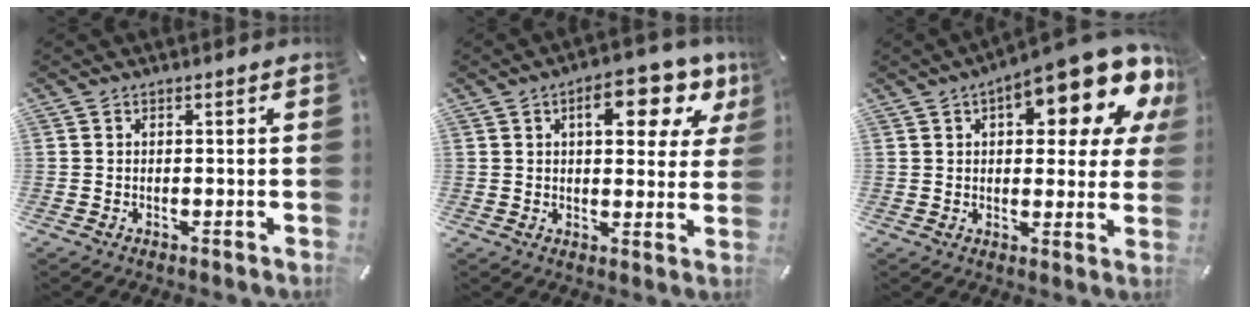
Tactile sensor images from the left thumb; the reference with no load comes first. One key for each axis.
{"total": 11.5, "fx": 5.0, "fy": 5.3, "fz": 8.9, "tx": -0.107, "ty": -0.014, "tz": 0.076}
{"total": 16.6, "fx": 9.2, "fy": 6.5, "fz": 12.1, "tx": -0.149, "ty": -0.062, "tz": 0.147}